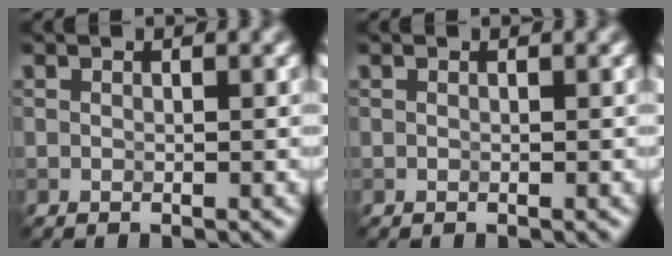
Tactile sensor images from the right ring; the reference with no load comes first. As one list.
[{"total": 0.0}]